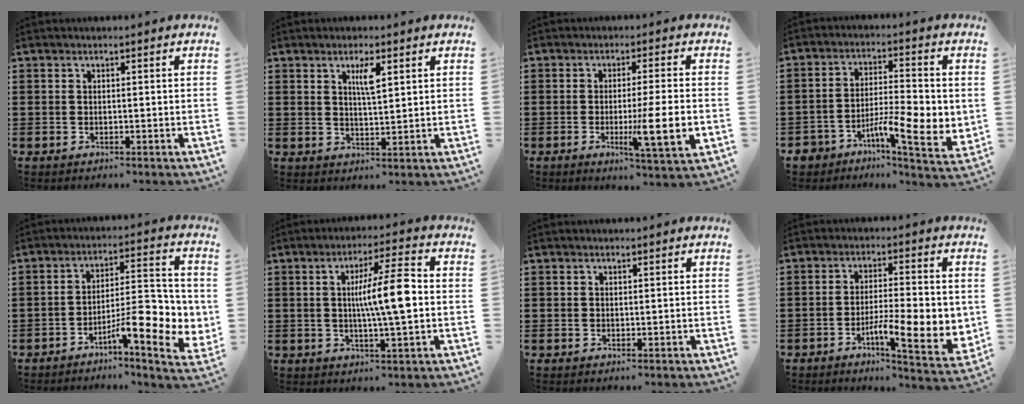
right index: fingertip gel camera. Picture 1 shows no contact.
{"total": 3.5, "force": [1.7, 0.8, 2.9], "torque": [-0.046, -0.002, 0.024]}
{"total": 8.3, "force": [-1.7, 0.3, 8.1], "torque": [-0.131, -0.021, -0.030]}
{"total": 8.4, "force": [-2.4, 3.0, 7.4], "torque": [-0.126, -0.010, -0.040]}
{"total": 10.0, "force": [-4.0, 3.0, 8.7], "torque": [-0.122, -0.009, -0.072]}
{"total": 9.3, "force": [0.4, 1.0, 9.2], "torque": [-0.167, 0.004, -0.001]}
{"total": 0.0}
{"total": 10.5, "force": [-2.4, 3.0, 9.8], "torque": [-0.150, -0.007, -0.036]}